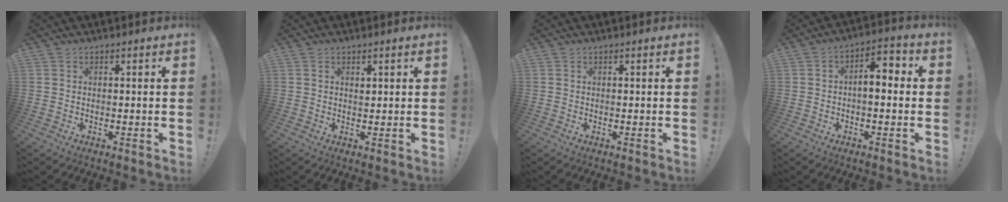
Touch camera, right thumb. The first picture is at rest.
{"total": 0.9, "force": [0.6, 0.6, 0.3], "torque": [0.011, -0.007, 0.009]}
{"total": 0.0}
{"total": 7.0, "force": [-0.2, 3.3, 6.2], "torque": [-0.089, 0.001, -0.009]}